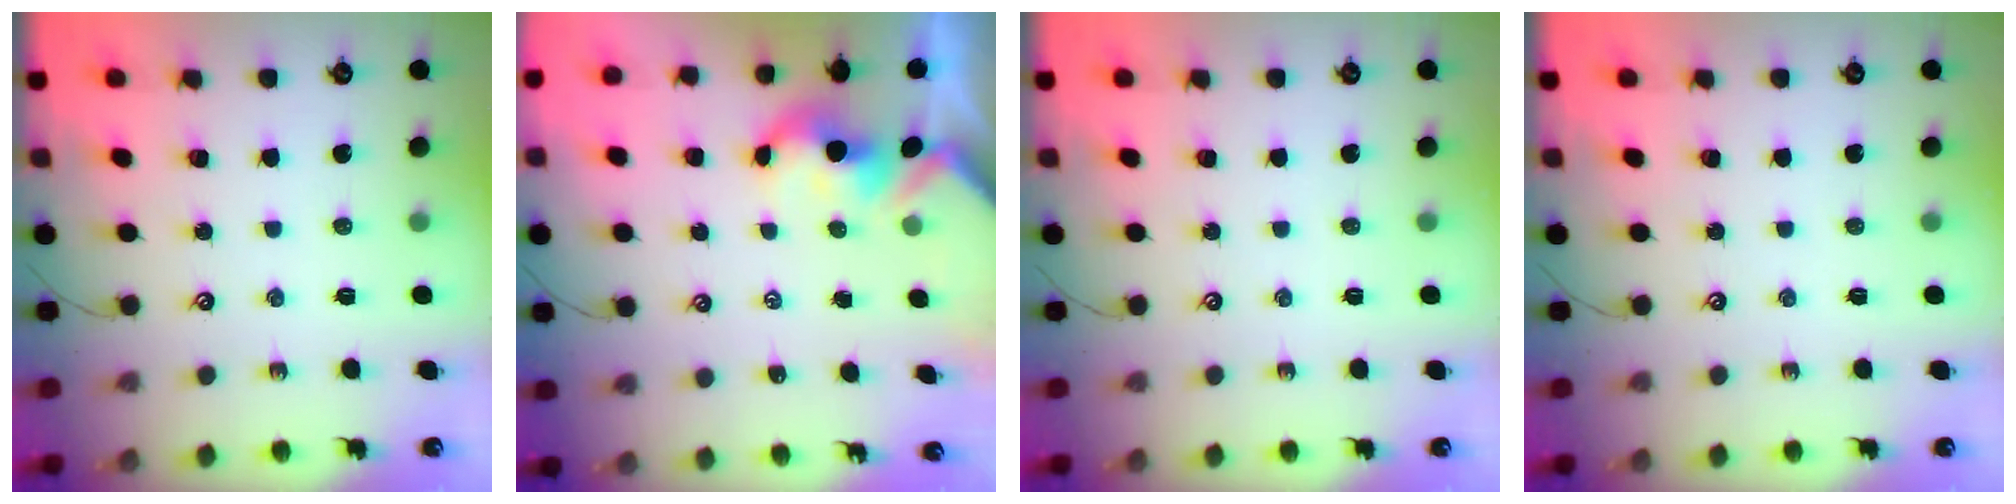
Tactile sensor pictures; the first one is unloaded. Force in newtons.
{"total": 2.4, "press": 2.4, "slide": 0.3}
{"total": 0.0}
{"total": 0.0}